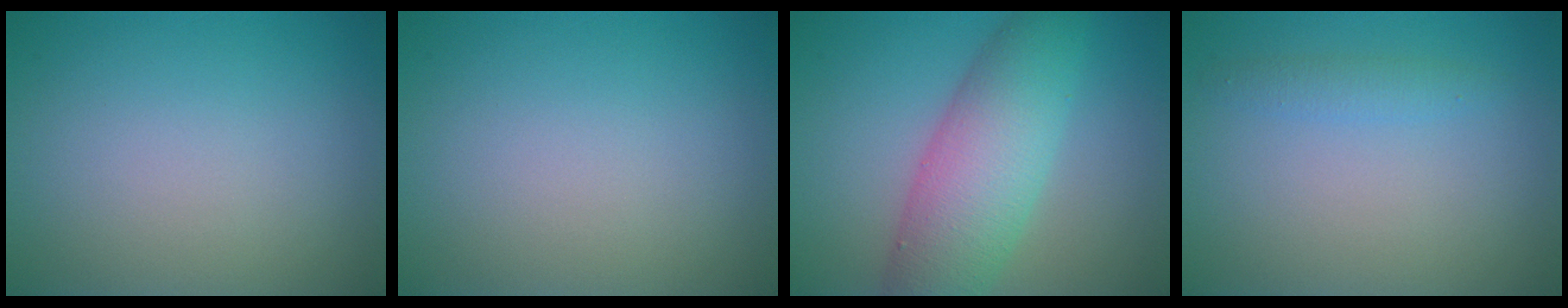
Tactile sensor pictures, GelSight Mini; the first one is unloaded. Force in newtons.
{"total": 0.0}
{"total": 7.6, "press": 7.6, "slide": 0.1}
{"total": 1.3, "press": 1.3, "slide": 0.0}